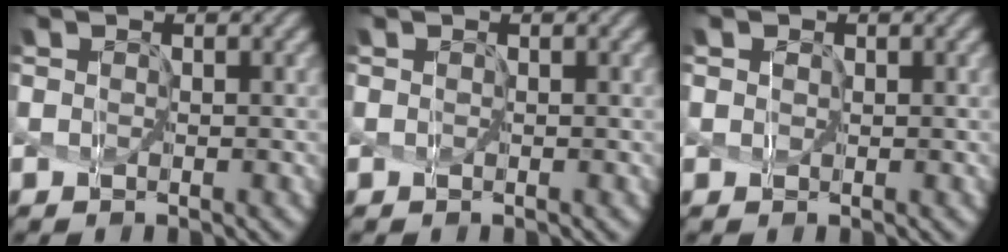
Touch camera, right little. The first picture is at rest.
{"total": 0.0}
{"total": 1.9, "force": [0.8, 1.4, 0.9], "torque": [-0.003, 0.019, -0.002]}